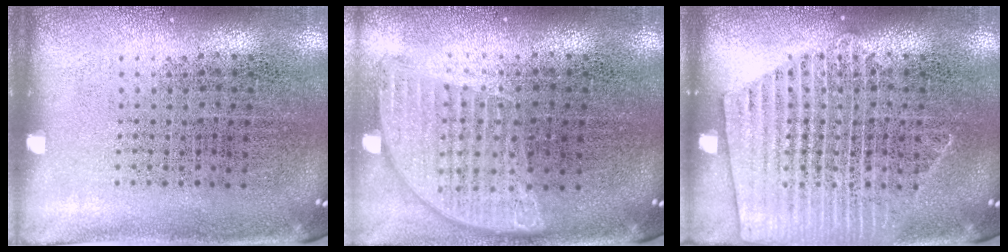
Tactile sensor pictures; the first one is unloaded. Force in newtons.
{"total": 1.0, "press": 1.0, "slide": 0.1}
{"total": 2.6, "press": 2.6, "slide": 0.3}